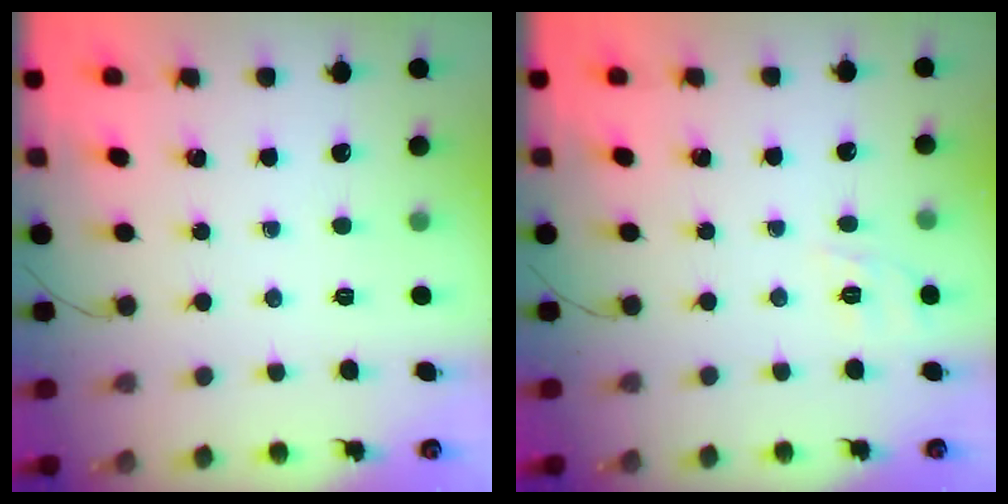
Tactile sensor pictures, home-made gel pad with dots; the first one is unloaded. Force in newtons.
{"total": 6.2, "press": 6.0, "slide": 1.6}